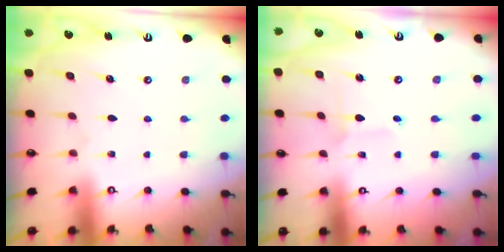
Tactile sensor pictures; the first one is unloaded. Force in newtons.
{"total": 2.0, "press": 2.0, "slide": 0.1}